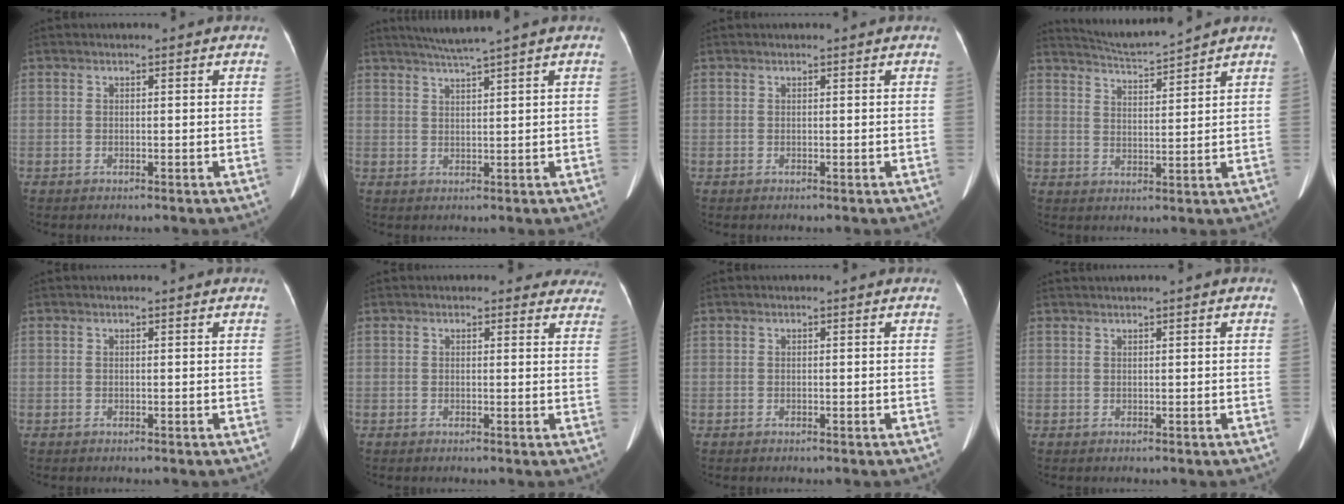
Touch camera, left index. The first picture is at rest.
{"total": 4.3, "force": [3.4, -1.4, 2.2], "torque": [-0.042, 0.002, 0.066]}
{"total": 0.6, "force": [0.5, 0.0, 0.2], "torque": [-0.004, 0.009, 0.009]}
{"total": 6.1, "force": [5.9, -1.3, 0.9], "torque": [-0.027, -0.002, 0.110]}
{"total": 1.0, "force": [-0.9, 0.0, -0.2], "torque": [0.006, 0.003, -0.011]}
{"total": 7.0, "force": [6.4, 2.7, 0.8], "torque": [0.032, -0.007, 0.039]}
{"total": 0.0}
{"total": 1.2, "force": [0.8, -0.2, 0.9], "torque": [-0.020, 0.015, 0.017]}